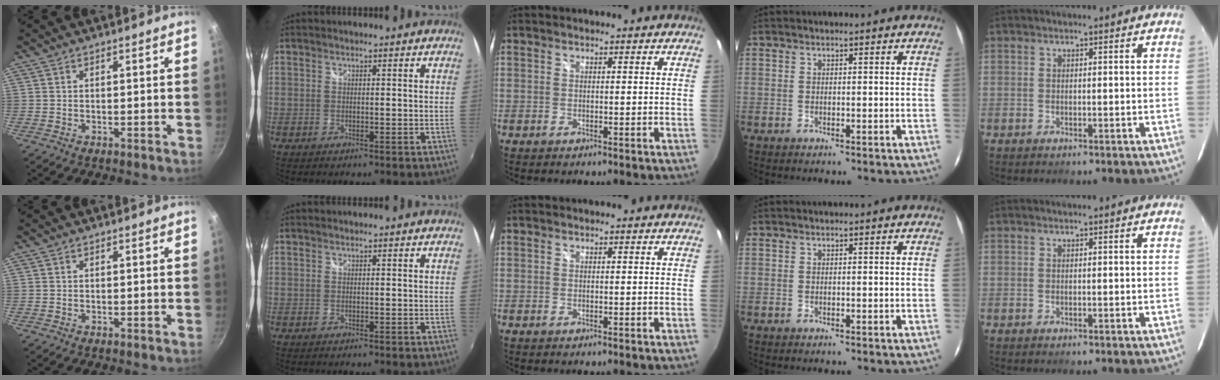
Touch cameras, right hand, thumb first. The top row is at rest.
{}